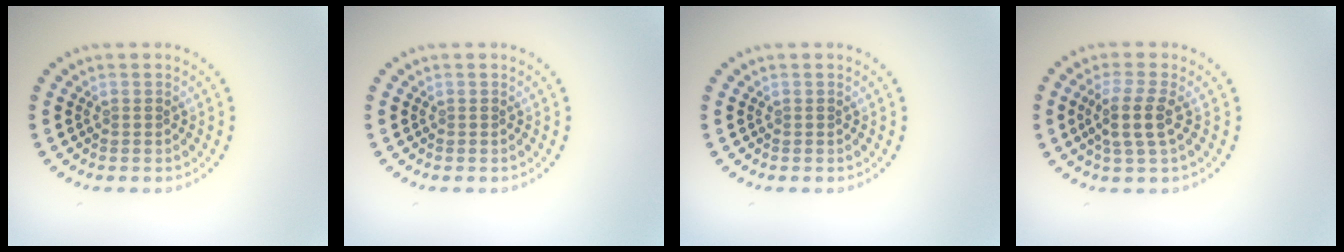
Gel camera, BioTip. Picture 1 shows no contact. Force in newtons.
{"total": 0.0}
{"total": 0.0}
{"total": 2.9, "press": 2.4, "slide": 1.6}